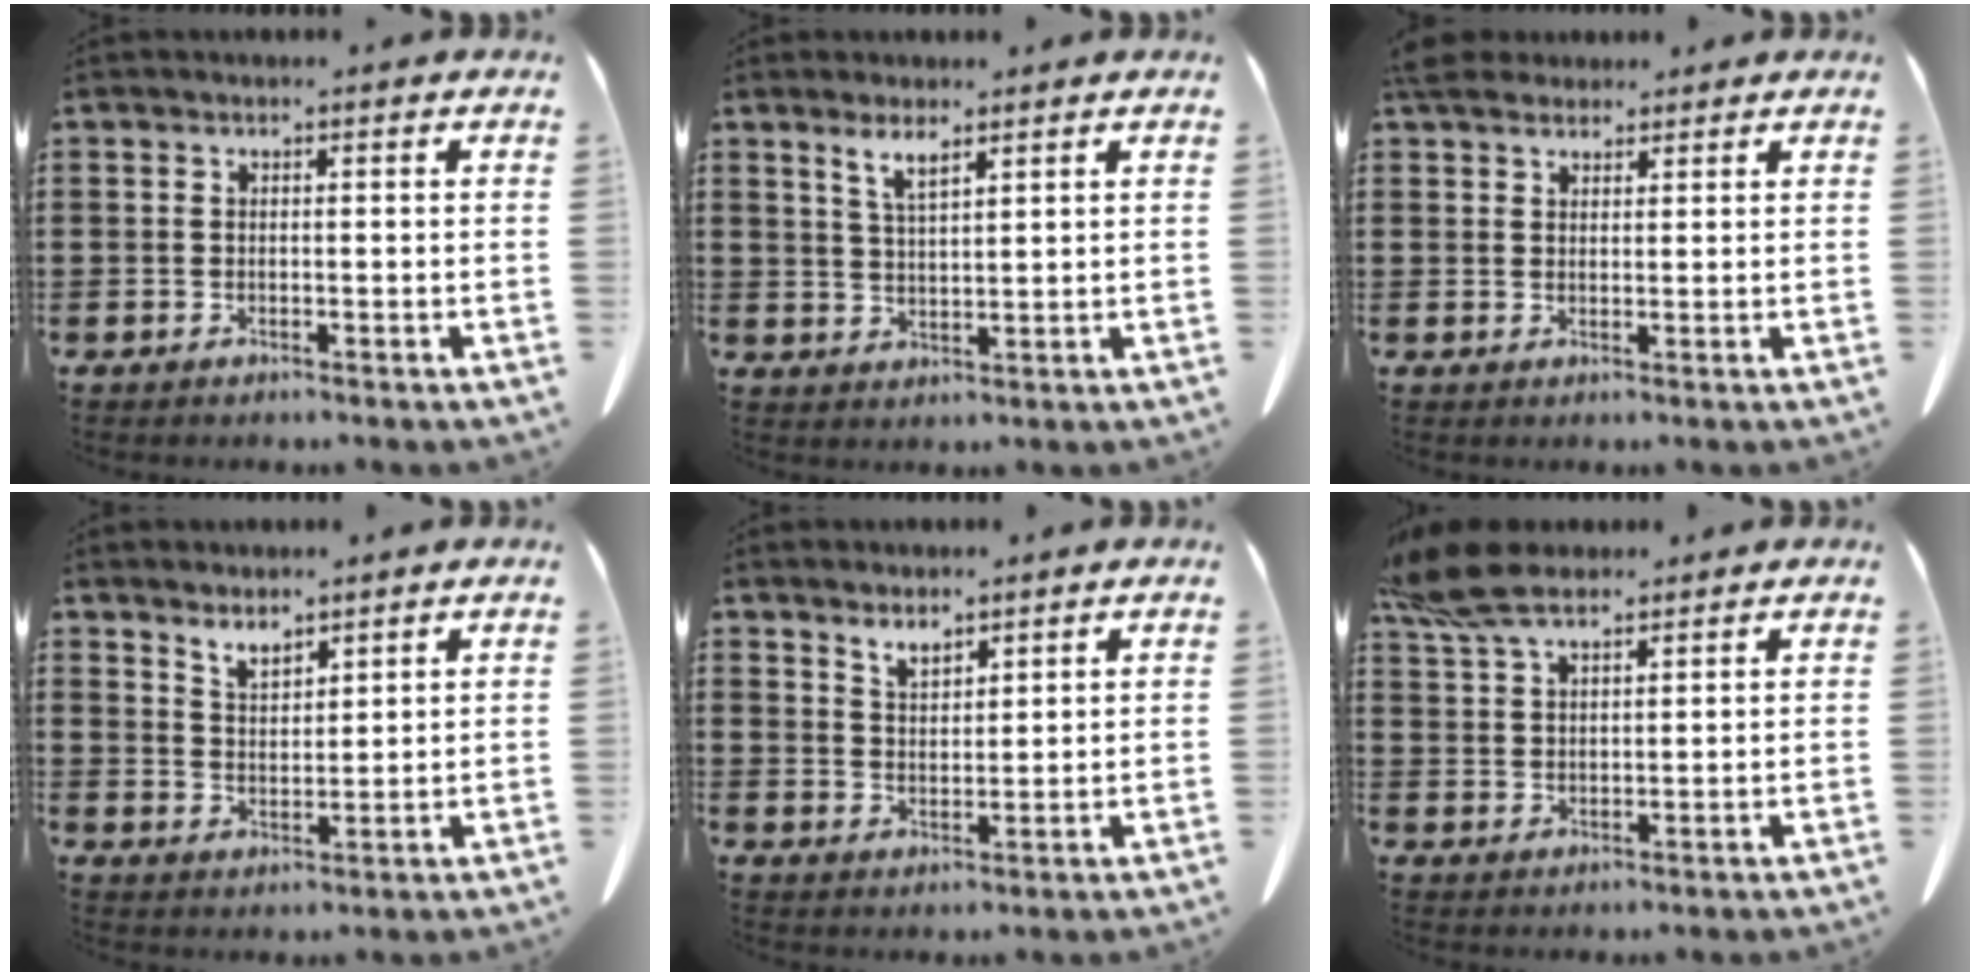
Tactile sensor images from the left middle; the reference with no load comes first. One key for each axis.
{"total": 3.1, "fx": 2.3, "fy": 0.5, "fz": 2.0, "tx": -0.045, "ty": 0.003, "tz": 0.042}
{"total": 3.6, "fx": 3.1, "fy": 1.6, "fz": 1.1, "tx": -0.022, "ty": 0.000, "tz": 0.058}
{"total": 3.3, "fx": 3.1, "fy": 0.9, "fz": 0.7, "tx": -0.022, "ty": -0.006, "tz": 0.058}
{"total": 2.8, "fx": 2.6, "fy": 0.8, "fz": 0.7, "tx": -0.021, "ty": -0.002, "tz": 0.048}
{"total": 8.2, "fx": 6.2, "fy": 2.9, "fz": 4.6, "tx": -0.114, "ty": -0.005, "tz": 0.115}